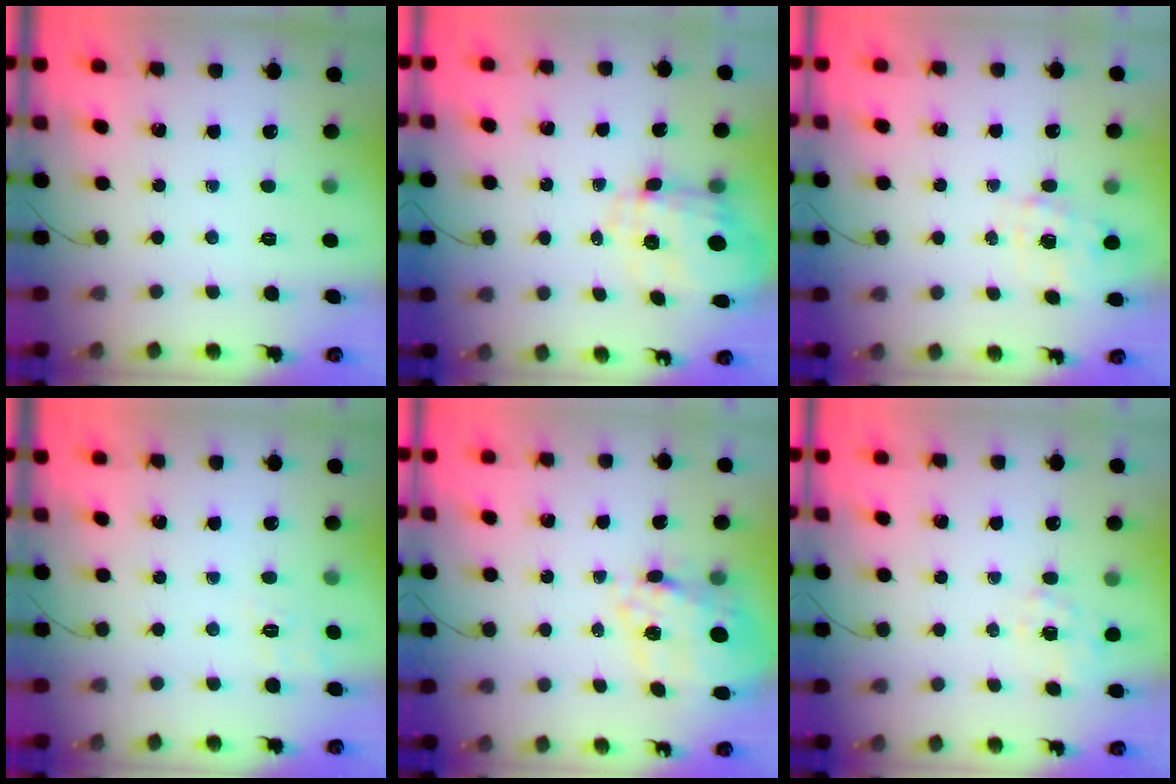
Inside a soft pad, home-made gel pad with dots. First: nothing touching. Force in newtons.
{"total": 3.3, "press": 2.9, "slide": 1.7}
{"total": 1.2, "press": 1.1, "slide": 0.5}
{"total": 6.5, "press": 6.2, "slide": 2.0}
{"total": 14.5, "press": 14.2, "slide": 3.1}
{"total": 1.5, "press": 1.1, "slide": 1.0}